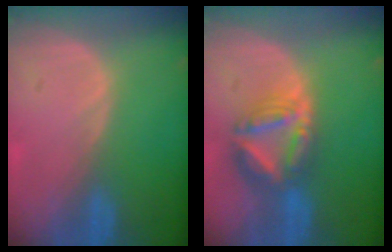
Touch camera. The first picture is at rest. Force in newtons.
{"total": 8.1, "press": 7.0, "slide": 4.0}